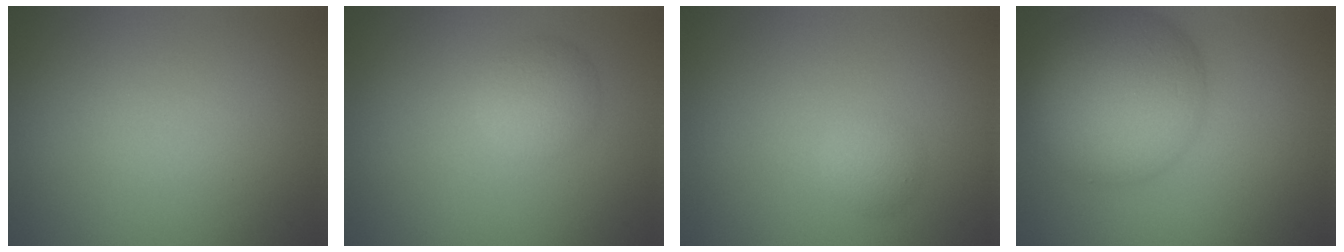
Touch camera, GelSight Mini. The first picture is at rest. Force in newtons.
{"total": 2.4, "press": 2.4, "slide": 0.1}
{"total": 1.3, "press": 1.3, "slide": 0.1}
{"total": 10.7, "press": 10.7, "slide": 0.3}